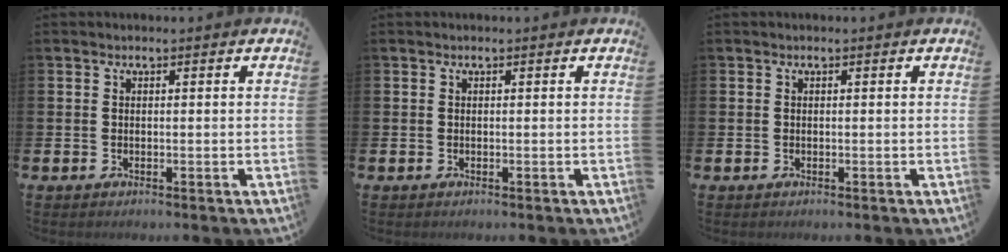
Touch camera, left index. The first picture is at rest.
{"total": 0.0}
{"total": 0.0}